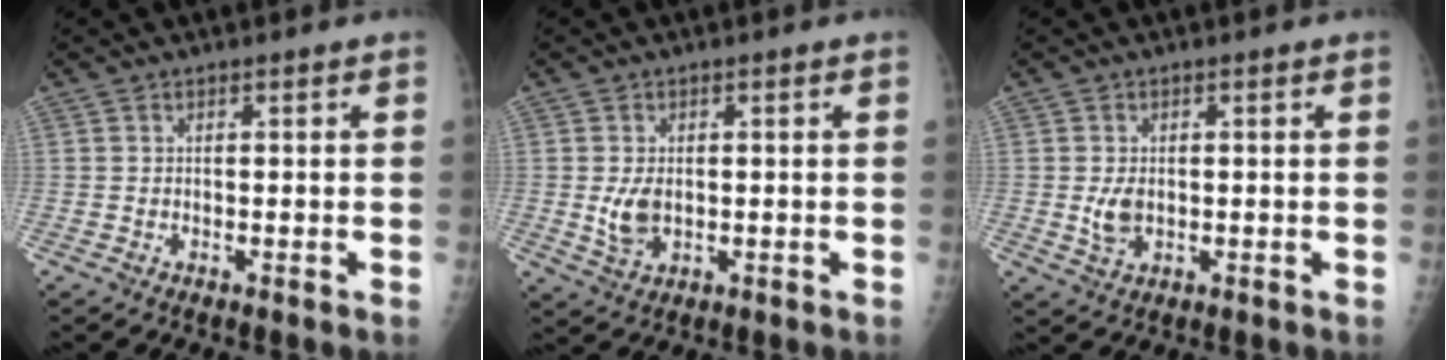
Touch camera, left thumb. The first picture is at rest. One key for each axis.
{"total": 4.6, "fx": -0.1, "fy": 2.9, "fz": 3.5, "tx": -0.061, "ty": -0.005, "tz": 0.006}
{"total": 3.7, "fx": -0.1, "fy": 2.4, "fz": 2.8, "tx": -0.048, "ty": -0.003, "tz": 0.003}